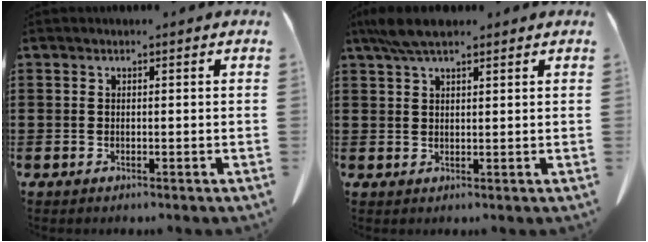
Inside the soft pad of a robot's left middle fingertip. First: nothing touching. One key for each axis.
{"total": 4.8, "fx": 3.5, "fy": 1.3, "fz": 2.9, "tx": -0.067, "ty": -0.001, "tz": 0.067}